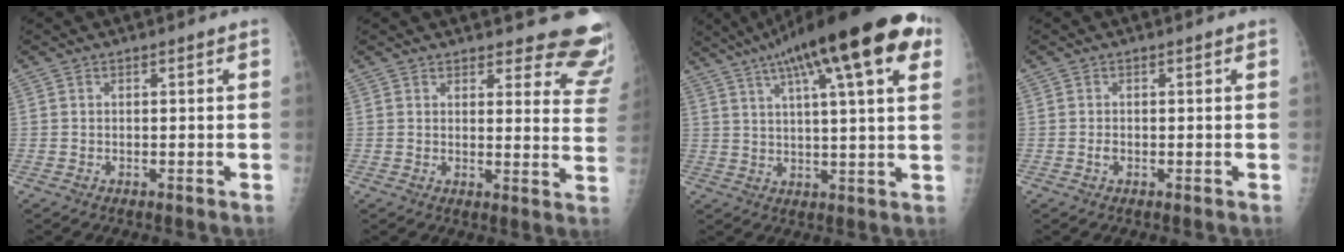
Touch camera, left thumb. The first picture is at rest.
{"total": 13.1, "force": [12.2, 3.4, 3.2], "torque": [0.015, -0.104, 0.108]}
{"total": 24.1, "force": [12.1, 5.4, 20.2], "torque": [-0.306, 0.009, 0.177]}
{"total": 0.7, "force": [-0.2, 0.4, 0.6], "torque": [-0.008, 0.002, -0.002]}